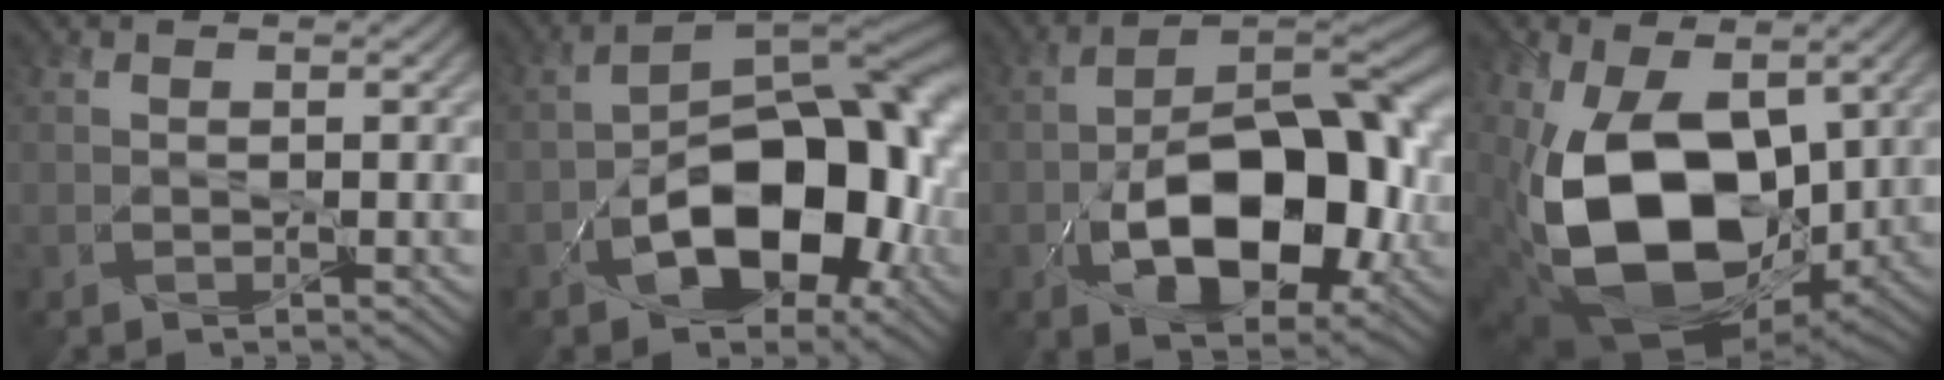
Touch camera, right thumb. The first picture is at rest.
{"total": 13.9, "force": [-4.9, 7.0, 11.0], "torque": [-0.130, -0.018, -0.084]}
{"total": 14.5, "force": [-4.2, 6.9, 12.0], "torque": [-0.165, -0.009, -0.068]}
{"total": 17.7, "force": [0.3, 10.7, 14.1], "torque": [-0.299, -0.038, 0.008]}